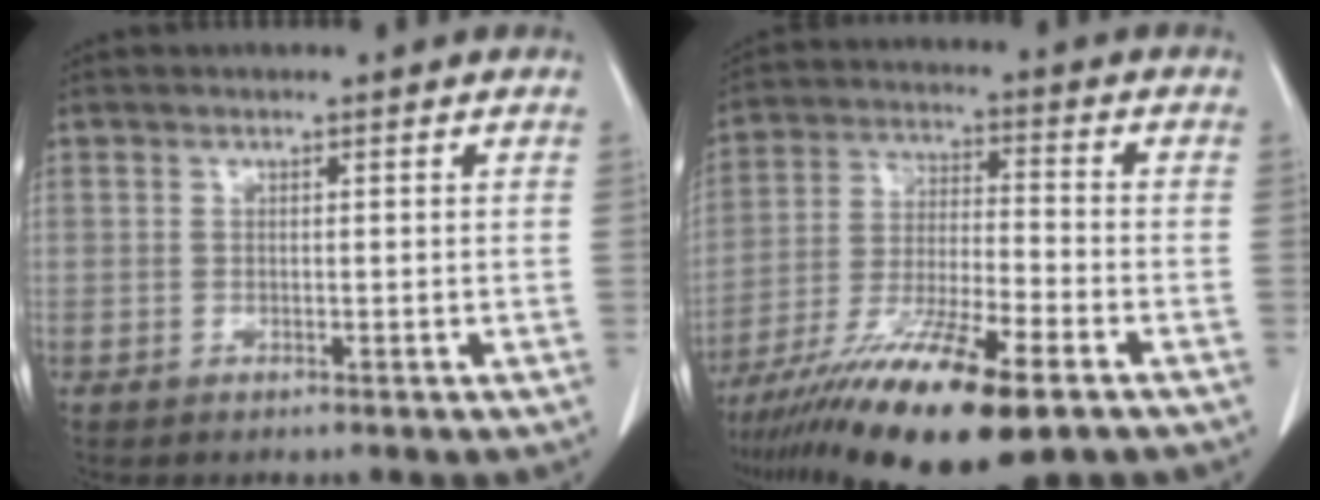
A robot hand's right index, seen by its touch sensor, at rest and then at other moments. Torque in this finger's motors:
{"motor_torque": [1.03, -1.11, 0.95, 0.21]}